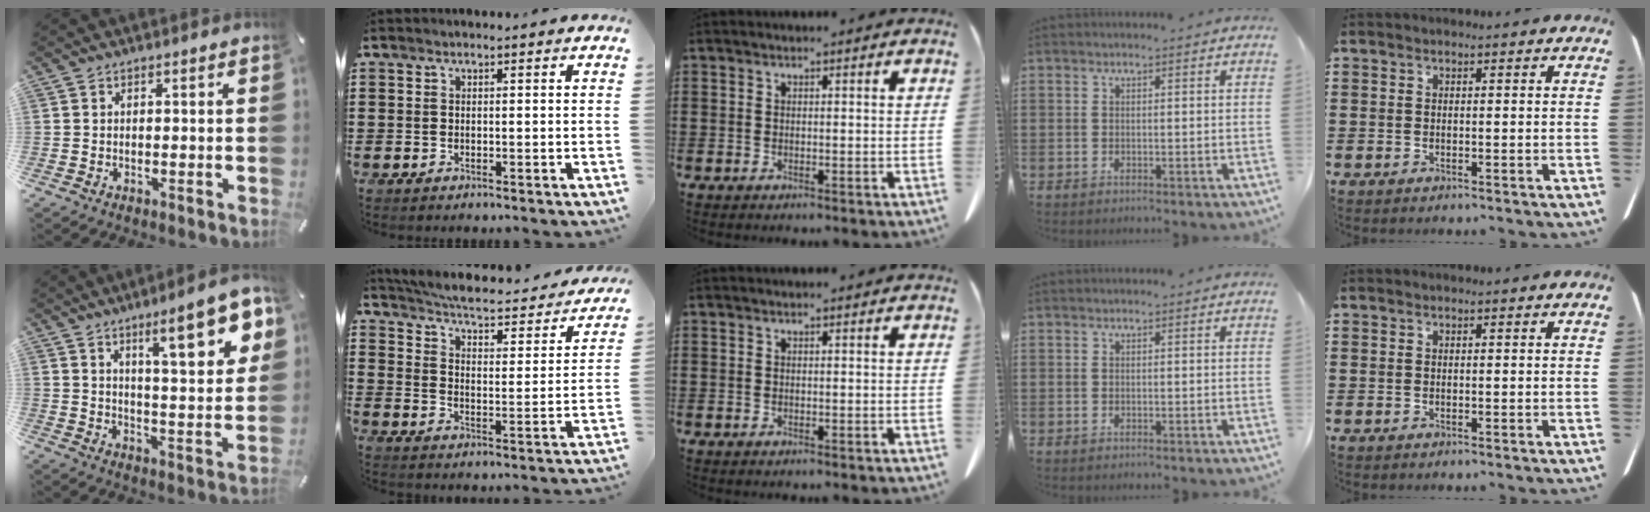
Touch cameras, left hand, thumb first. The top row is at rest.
{"thumb": {"total": 15.0, "force": [8.5, 4.0, 11.8], "torque": [-0.168, -0.041, 0.130]}, "index": {"total": 4.1, "force": [3.7, 0.2, 1.8], "torque": [-0.058, -0.034, 0.054]}}